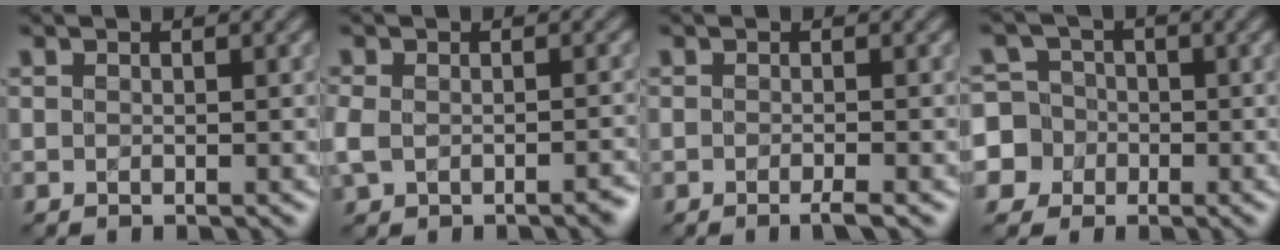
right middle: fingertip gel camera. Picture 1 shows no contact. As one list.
[{"total": 2.5, "force": [-1.4, 1.3, 1.7], "torque": [-0.039, 0.004, -0.023]}, {"total": 1.4, "force": [-0.8, 0.2, 1.2], "torque": [-0.011, 0.003, -0.017]}, {"total": 7.0, "force": [-2.4, 6.5, 0.8], "torque": [-0.022, 0.013, -0.072]}]